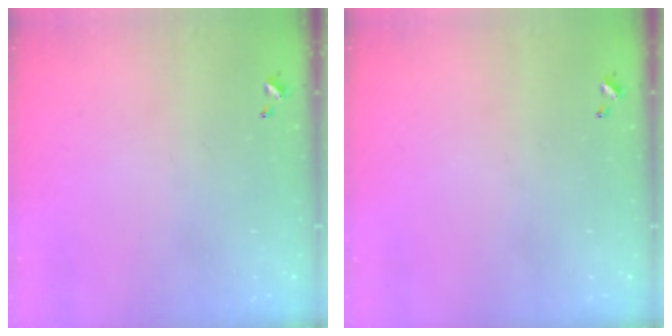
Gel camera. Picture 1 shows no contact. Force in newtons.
{"total": 0.0}